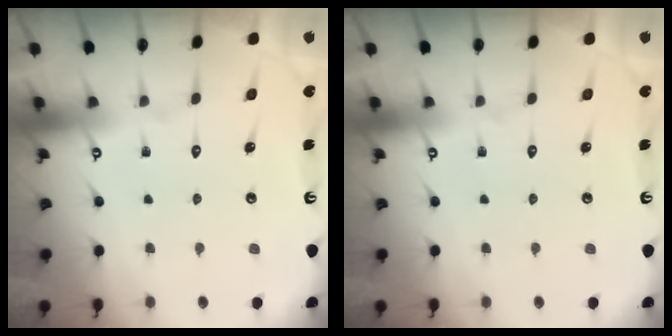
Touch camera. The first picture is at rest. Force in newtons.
{"total": 0.0}